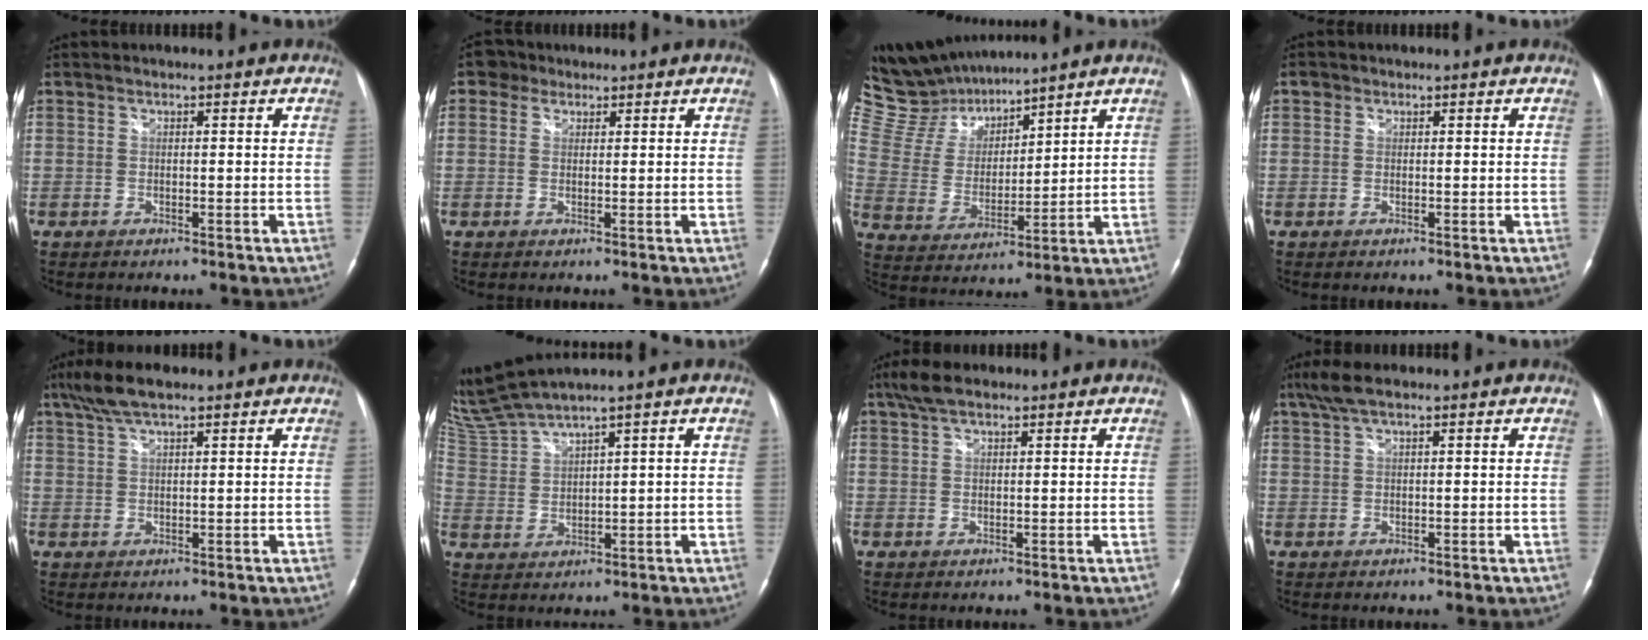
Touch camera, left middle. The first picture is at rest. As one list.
[{"total": 2.7, "force": [1.5, 2.2, 0.4], "torque": [-0.010, 0.012, 0.021]}, {"total": 10.7, "force": [10.5, 2.0, 1.0], "torque": [-0.047, 0.011, 0.224]}, {"total": 0.7, "force": [0.3, 0.7, 0.1], "torque": [0.002, 0.003, 0.001]}, {"total": 5.8, "force": [4.2, 1.1, 3.8], "torque": [-0.085, 0.020, 0.079]}, {"total": 7.4, "force": [6.6, -1.6, 2.8], "torque": [-0.078, 0.006, 0.145]}, {"total": 4.3, "force": [3.1, 1.5, 2.6], "torque": [-0.061, 0.021, 0.059]}, {"total": 4.1, "force": [2.8, 0.8, 2.9], "torque": [-0.067, 0.025, 0.056]}]